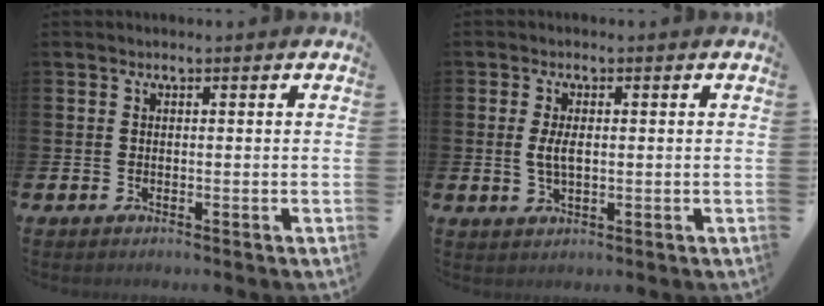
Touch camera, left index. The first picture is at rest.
{"total": 3.1, "force": [0.3, 1.5, 2.7], "torque": [-0.049, 0.003, 0.001]}